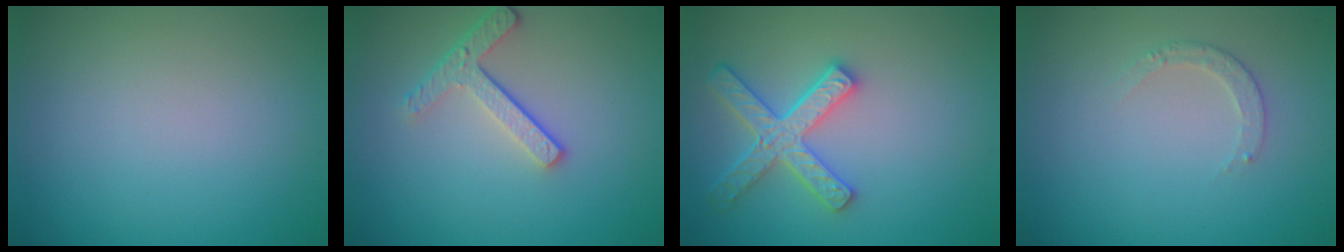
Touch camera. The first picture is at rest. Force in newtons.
{"total": 3.2, "press": 2.5, "slide": 2.0}
{"total": 4.2, "press": 3.9, "slide": 1.7}
{"total": 1.5, "press": 1.5, "slide": 0.2}